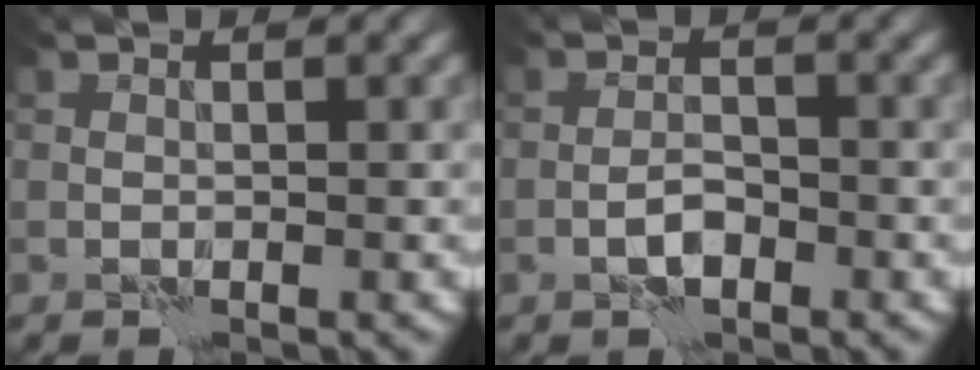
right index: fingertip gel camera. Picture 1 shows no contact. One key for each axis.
{"total": 1.8, "fx": -1.0, "fy": 0.7, "fz": 1.3, "tx": -0.020, "ty": 0.006, "tz": -0.022}